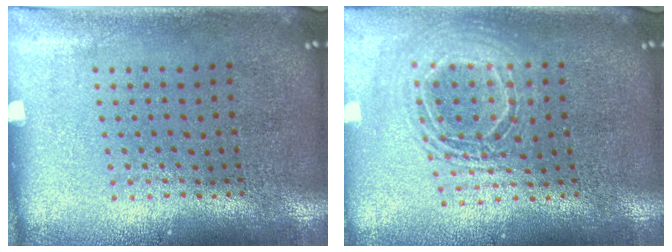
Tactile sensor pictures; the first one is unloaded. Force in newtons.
{"total": 1.8, "press": 1.4, "slide": 1.0}